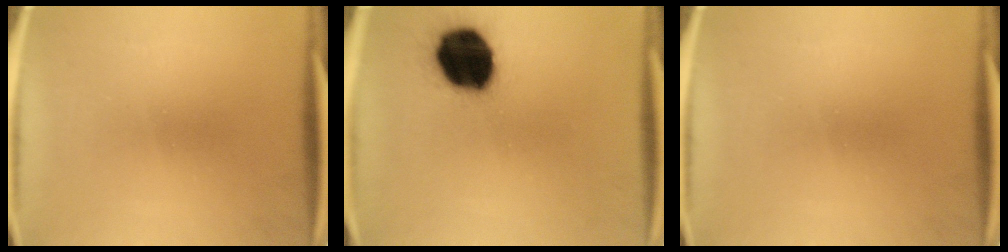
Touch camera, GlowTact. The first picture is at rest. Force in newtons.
{"total": 19.8}
{"total": 0.0}